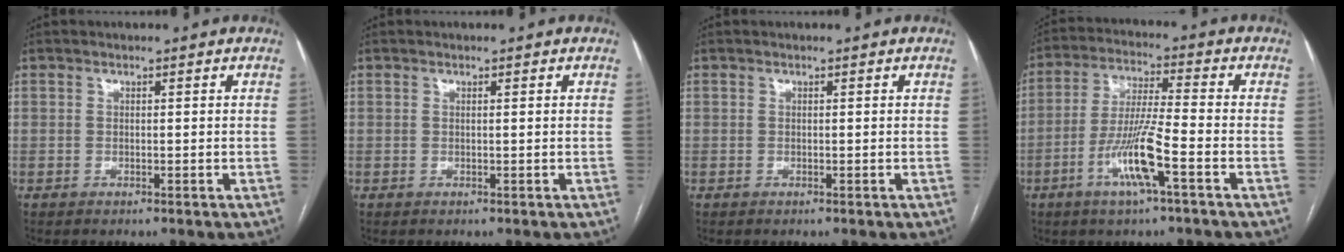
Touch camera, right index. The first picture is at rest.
{"total": 0.0}
{"total": 0.0}
{"total": 9.9, "force": [-4.1, 0.1, 9.0], "torque": [-0.178, -0.004, -0.081]}